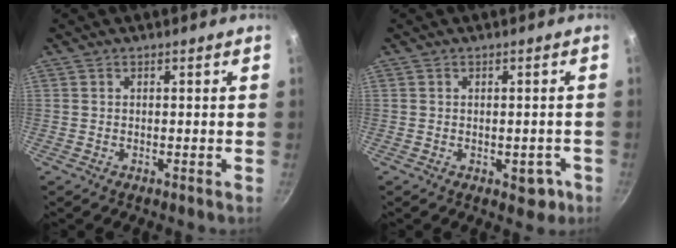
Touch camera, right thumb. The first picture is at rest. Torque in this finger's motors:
{"motor_torque": [0.61, 0.40, 0.32, -0.13, 0.09]}